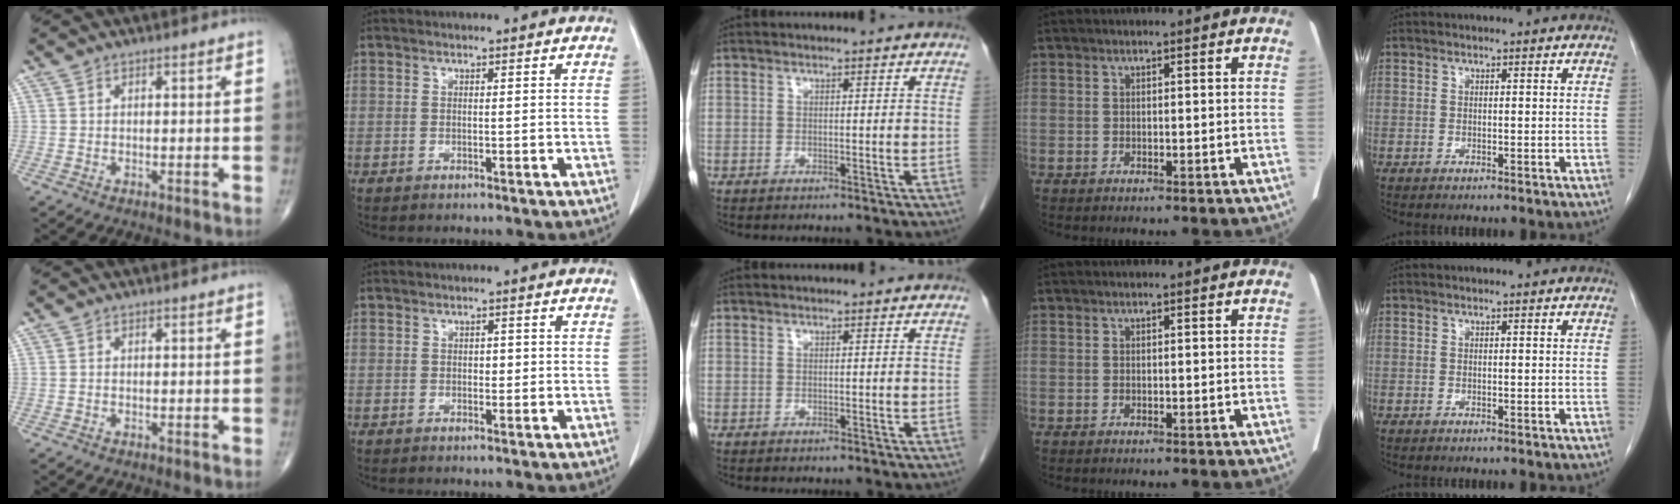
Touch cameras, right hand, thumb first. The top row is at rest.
{"index": {"total": 1.1, "force": [0.0, 0.8, 0.8], "torque": [-0.008, 0.003, -0.001]}}